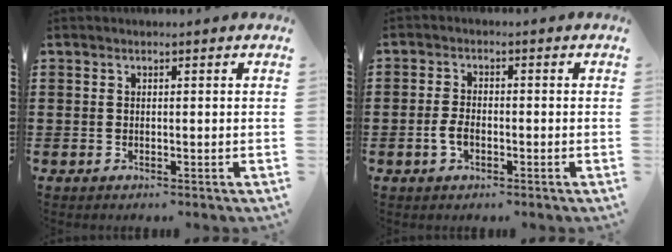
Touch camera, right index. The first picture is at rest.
{"total": 2.9, "force": [-1.0, 1.5, 2.3], "torque": [-0.059, -0.004, -0.023]}